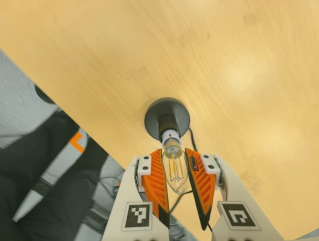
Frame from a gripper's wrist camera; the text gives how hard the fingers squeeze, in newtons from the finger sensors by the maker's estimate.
{"total": 11.6, "left": 11.0, "right": 12.2}